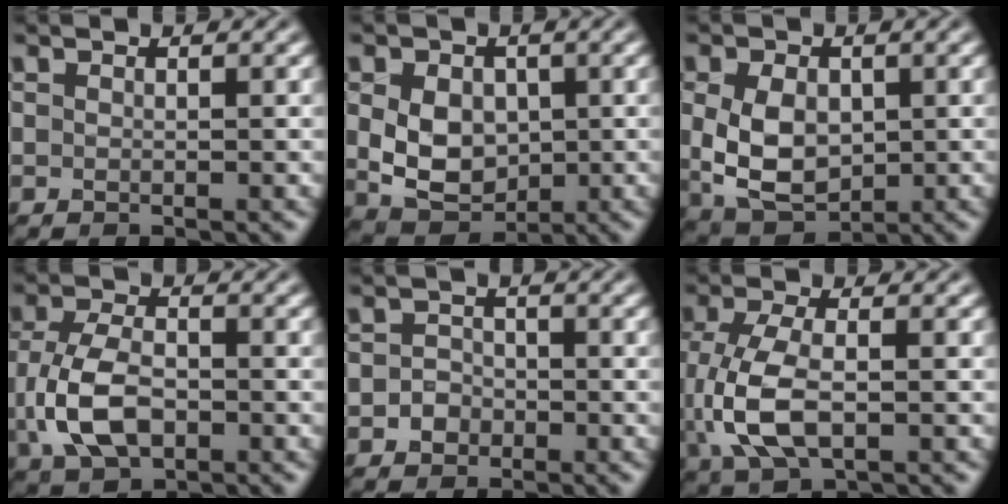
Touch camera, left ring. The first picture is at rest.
{"total": 5.6, "force": [0.2, 4.2, 3.7], "torque": [-0.074, -0.006, 0.005]}
{"total": 6.1, "force": [0.1, 4.2, 4.4], "torque": [-0.095, -0.006, 0.005]}
{"total": 6.0, "force": [-1.2, 3.7, 4.5], "torque": [-0.103, -0.006, -0.025]}
{"total": 1.8, "force": [-0.7, 1.5, 0.6], "torque": [-0.003, 0.003, -0.015]}
{"total": 6.1, "force": [-0.7, 3.2, 5.2], "torque": [-0.127, -0.008, -0.011]}